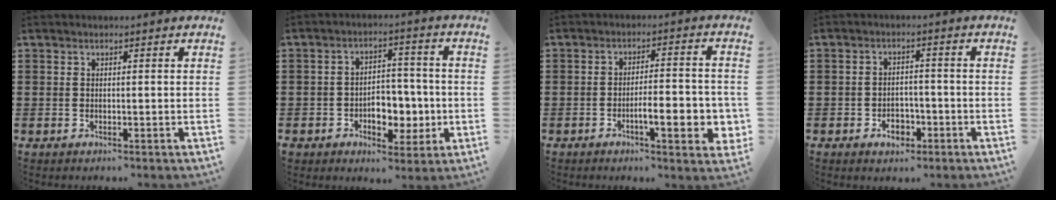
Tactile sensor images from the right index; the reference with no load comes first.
{"total": 6.3, "force": [-1.7, 4.9, 3.5], "torque": [-0.054, 0.010, -0.032]}
{"total": 7.3, "force": [-2.4, 2.2, 6.6], "torque": [-0.091, -0.002, -0.041]}
{"total": 3.6, "force": [-1.9, 2.3, 2.0], "torque": [-0.030, -0.001, -0.038]}